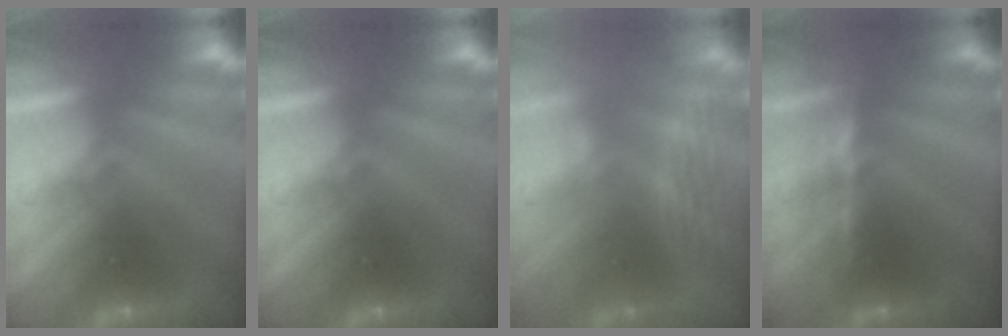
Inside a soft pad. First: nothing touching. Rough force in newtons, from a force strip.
{"total": 0.0}
{"total": 2.9}
{"total": 2.8}